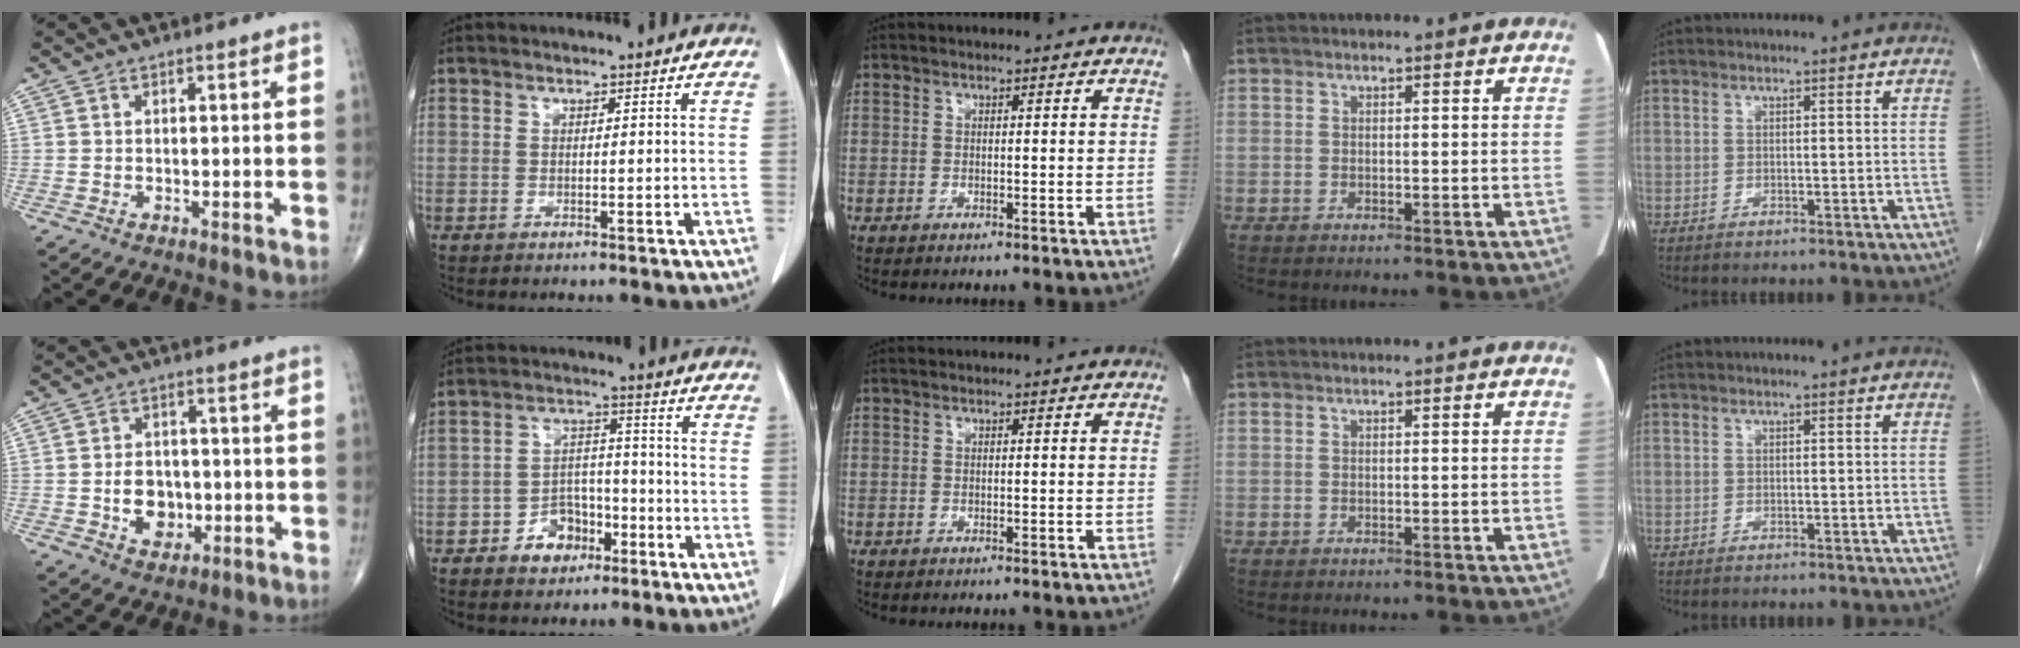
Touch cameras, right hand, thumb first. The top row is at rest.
{"thumb": {"total": 7.2, "force": [-1.4, 5.6, 4.4], "torque": [-0.041, 0.010, -0.018]}, "index": {"total": 6.5, "force": [-3.4, 4.7, 2.9], "torque": [-0.046, 0.023, -0.048]}}